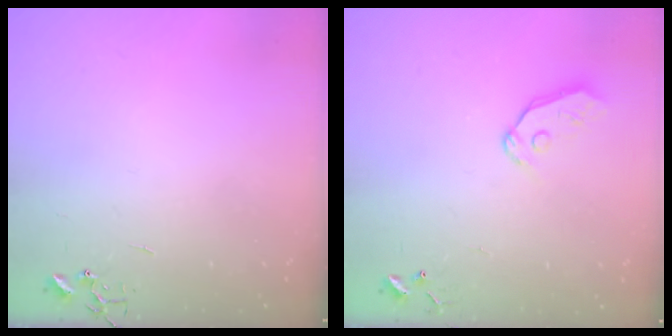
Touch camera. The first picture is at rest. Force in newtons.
{"total": 6.8, "press": 6.8, "slide": 0.7}